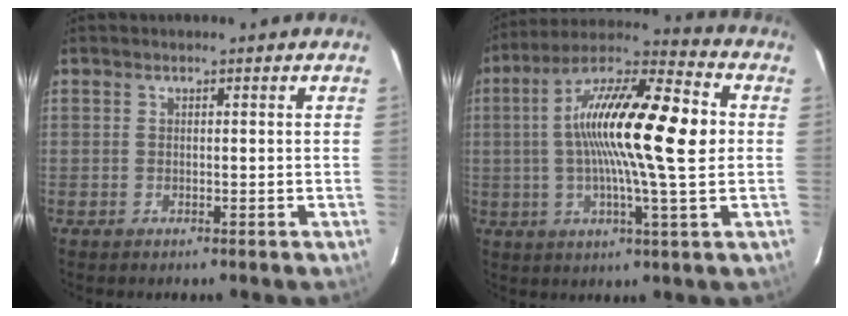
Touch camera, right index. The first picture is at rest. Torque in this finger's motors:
{"motor_torque": [1.57, -0.56, 1.05, 0.21]}